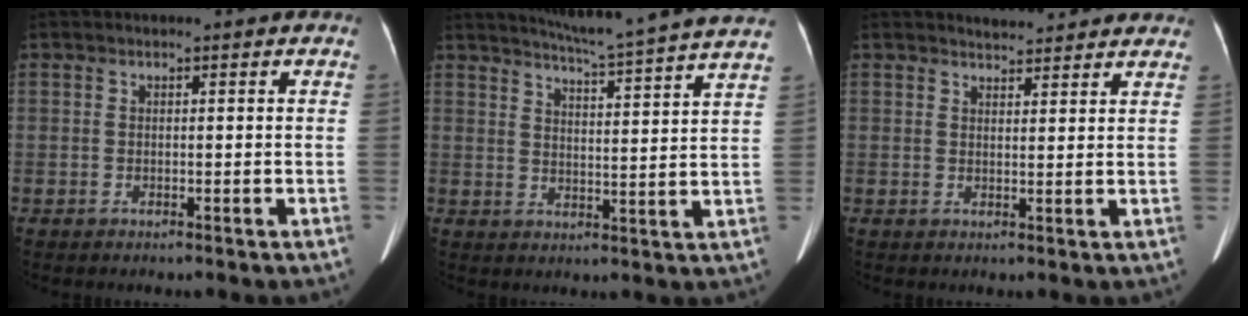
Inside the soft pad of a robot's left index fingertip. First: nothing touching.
{"total": 17.2, "force": [15.5, -1.8, 7.1], "torque": [-0.120, -0.038, 0.194]}
{"total": 5.6, "force": [5.3, 1.4, 1.3], "torque": [-0.014, 0.014, 0.059]}